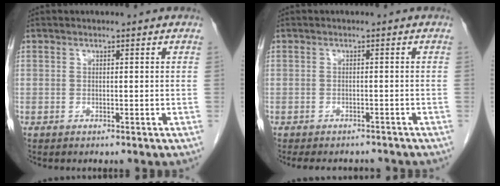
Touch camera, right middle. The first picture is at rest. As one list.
[{"total": 7.6, "force": [-6.8, 2.5, 2.3], "torque": [-0.029, -0.003, -0.084]}]